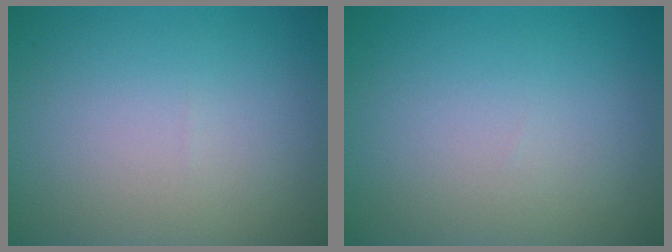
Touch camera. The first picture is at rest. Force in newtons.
{"total": 0.0}